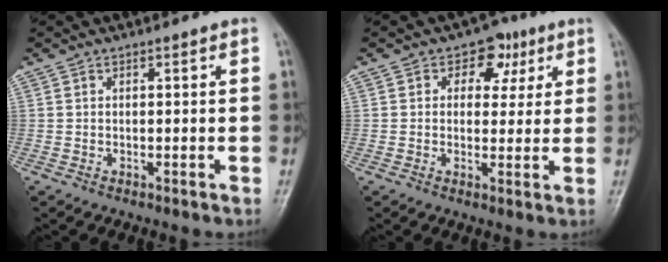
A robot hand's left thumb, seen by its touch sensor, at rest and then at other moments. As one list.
[{"total": 6.5, "force": [2.6, 4.9, 3.3], "torque": [-0.001, -0.001, 0.029]}]